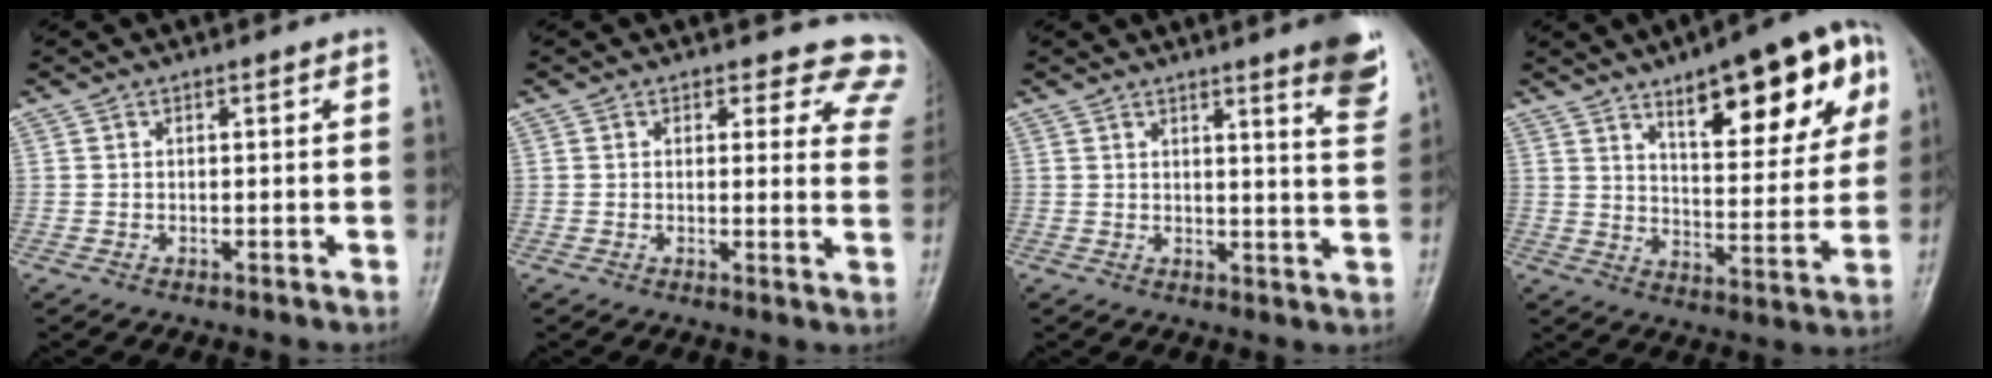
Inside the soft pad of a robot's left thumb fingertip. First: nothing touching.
{"total": 10.7, "force": [9.9, 4.1, 0.7], "torque": [0.058, -0.070, 0.065]}
{"total": 7.9, "force": [5.0, 0.7, 6.1], "torque": [-0.066, -0.032, 0.058]}
{"total": 20.3, "force": [9.6, 7.4, 16.3], "torque": [-0.177, -0.028, 0.139]}